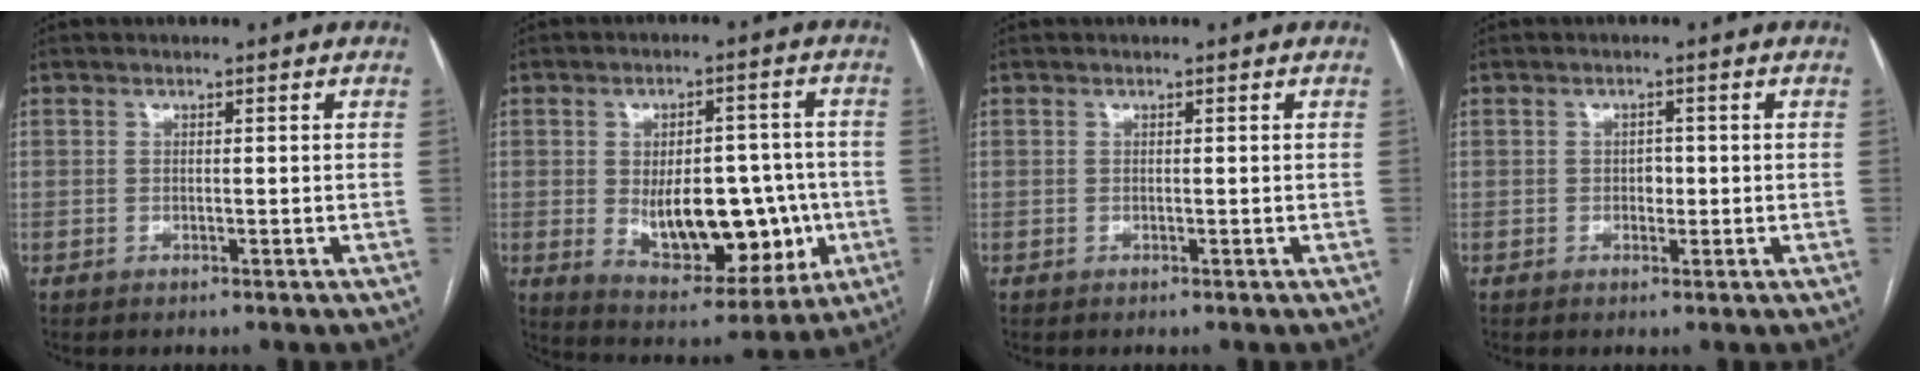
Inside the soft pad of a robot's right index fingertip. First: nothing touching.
{"total": 15.3, "force": [-2.1, 7.6, 13.1], "torque": [-0.191, 0.007, -0.011]}
{"total": 0.0}
{"total": 1.5, "force": [-0.2, 1.0, 1.1], "torque": [-0.012, 0.003, -0.003]}